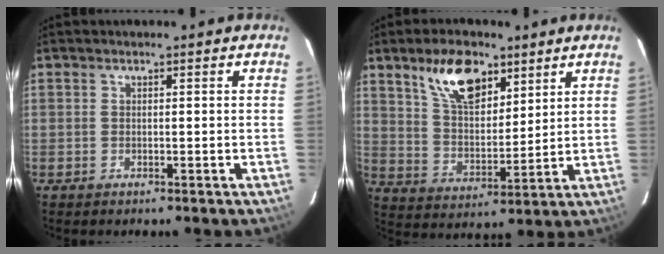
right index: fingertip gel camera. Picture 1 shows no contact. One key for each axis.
{"total": 12.3, "fx": 7.5, "fy": 6.0, "fz": 7.7, "tx": -0.127, "ty": 0.009, "tz": 0.142}